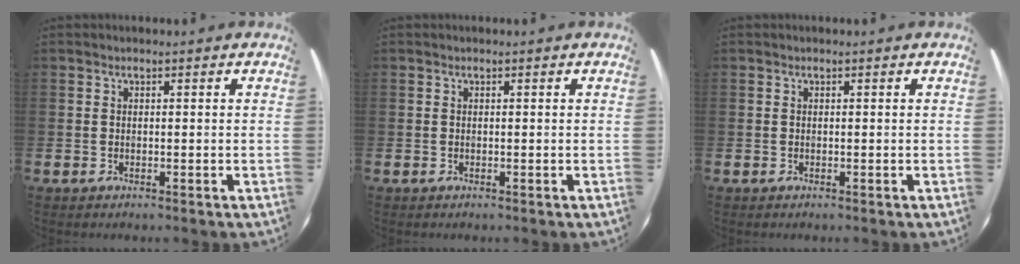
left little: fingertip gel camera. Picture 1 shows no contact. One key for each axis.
{"total": 0.0}
{"total": 0.0}